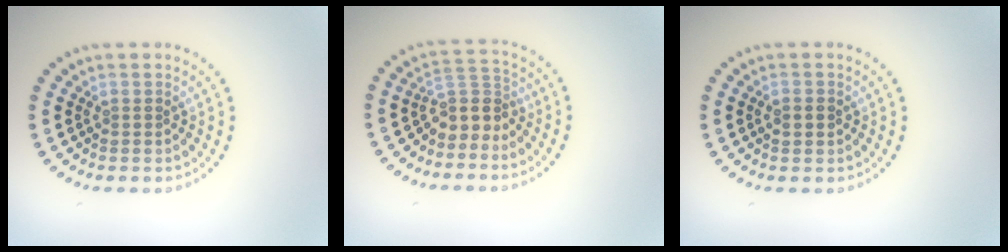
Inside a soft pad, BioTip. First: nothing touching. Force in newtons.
{"total": 3.0, "press": 2.2, "slide": 2.0}
{"total": 1.8, "press": 1.8, "slide": 0.1}